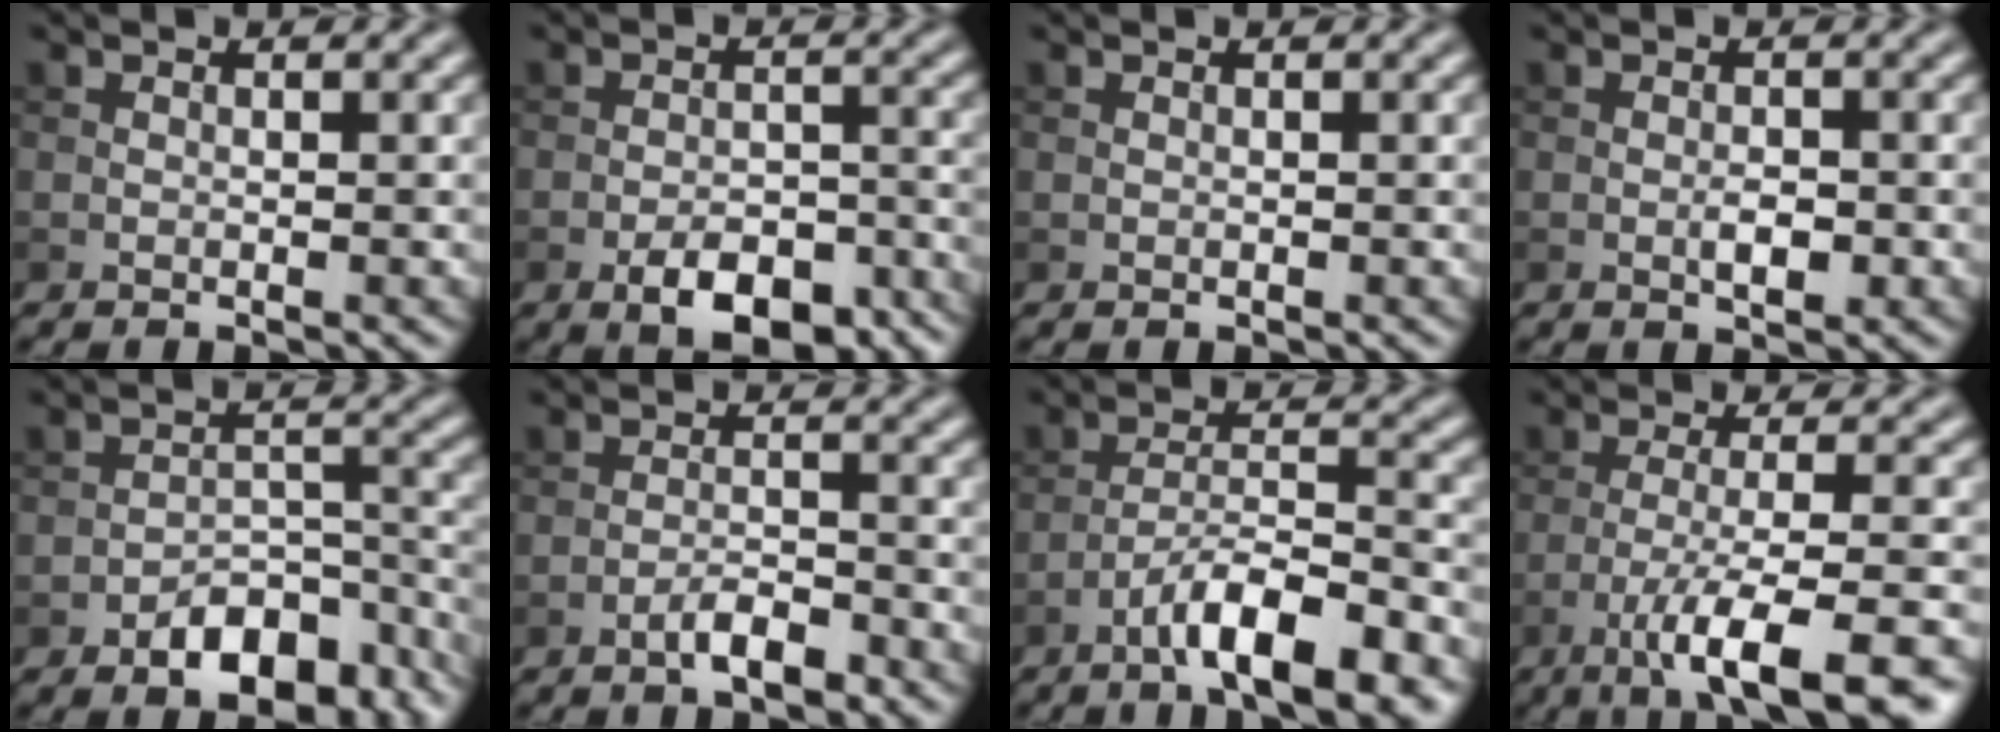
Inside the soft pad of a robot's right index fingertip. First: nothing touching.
{"total": 6.5, "force": [-3.9, 3.0, 4.3], "torque": [-0.063, -0.001, -0.057]}
{"total": 0.0}
{"total": 1.8, "force": [-0.5, 0.8, 1.6], "torque": [-0.026, 0.000, -0.010]}
{"total": 7.3, "force": [-4.7, 3.8, 4.2], "torque": [-0.051, 0.000, -0.080]}
{"total": 2.7, "force": [-1.8, 0.8, 1.9], "torque": [-0.031, 0.006, -0.033]}
{"total": 7.6, "force": [-4.7, 1.6, 5.7], "torque": [-0.093, 0.010, -0.080]}
{"total": 8.9, "force": [-5.0, 1.6, 7.1], "torque": [-0.103, -0.001, -0.084]}